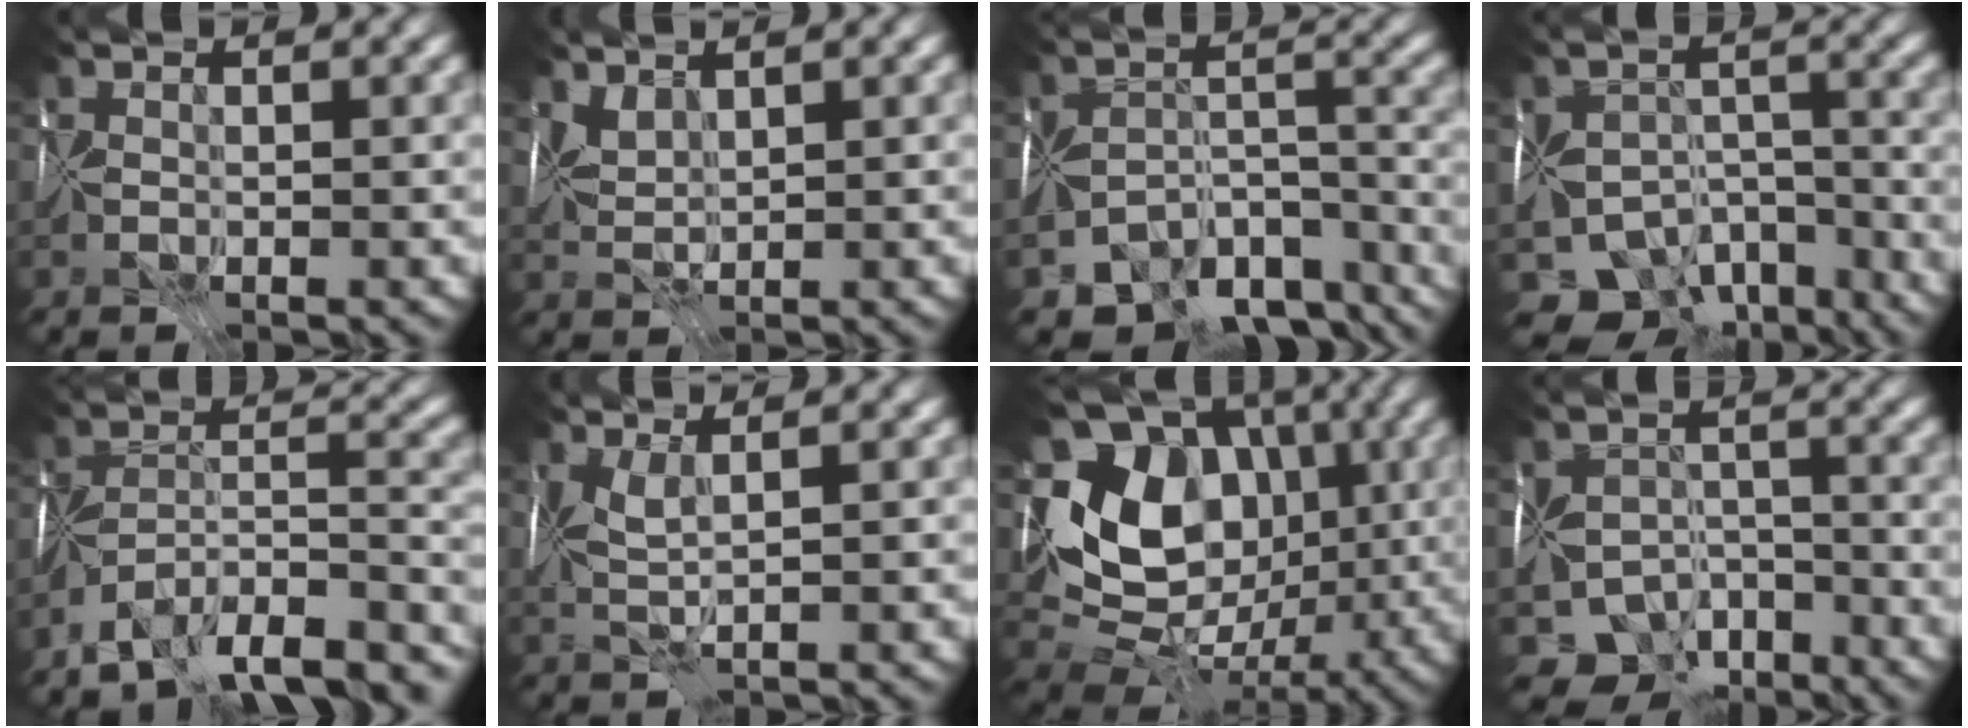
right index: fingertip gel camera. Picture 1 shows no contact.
{"total": 2.2, "force": [1.8, 0.9, 1.1], "torque": [-0.033, 0.007, 0.037]}
{"total": 9.8, "force": [-7.9, 4.8, 3.2], "torque": [-0.041, -0.003, -0.114]}
{"total": 9.9, "force": [-7.6, 5.4, 3.4], "torque": [-0.042, -0.007, -0.105]}
{"total": 11.1, "force": [-9.0, 3.7, 5.3], "torque": [-0.079, 0.013, -0.148]}
{"total": 2.1, "force": [0.9, 0.2, 1.9], "torque": [-0.044, 0.005, 0.015]}
{"total": 13.6, "force": [1.9, 10.9, 7.9], "torque": [-0.138, 0.015, 0.030]}
{"total": 7.5, "force": [-5.7, 4.3, 2.3], "torque": [-0.027, -0.011, -0.088]}